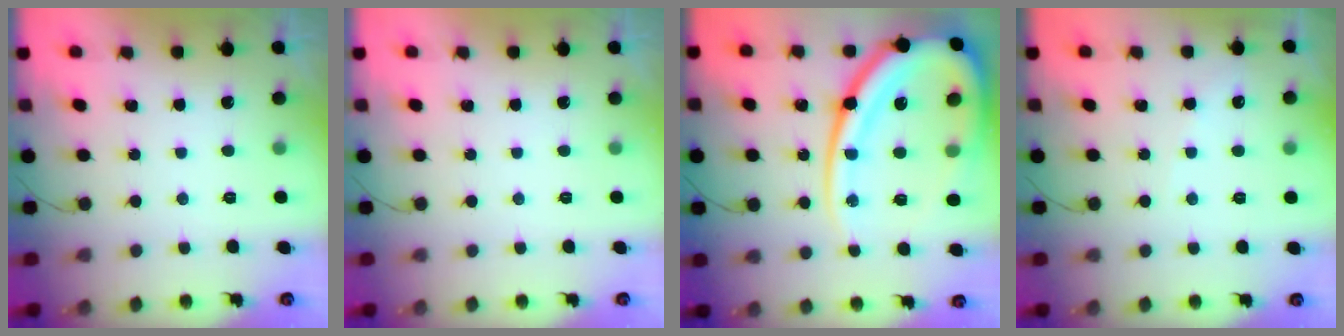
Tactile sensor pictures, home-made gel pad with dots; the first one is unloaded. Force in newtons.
{"total": 0.0}
{"total": 30.1, "press": 29.9, "slide": 3.5}
{"total": 3.3, "press": 3.2, "slide": 0.4}